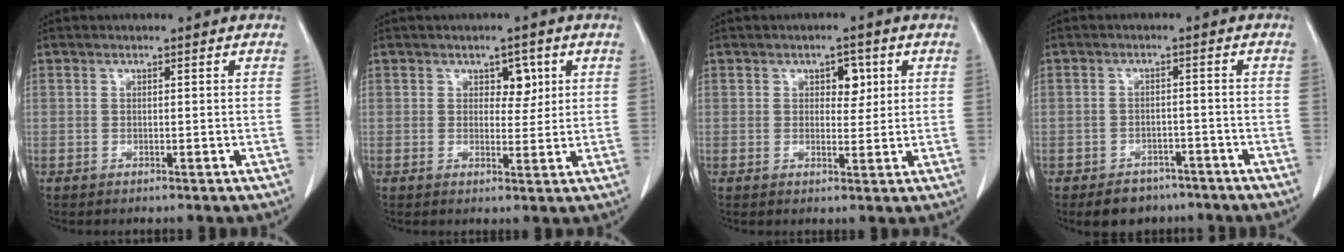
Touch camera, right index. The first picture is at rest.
{"total": 3.2, "force": [1.3, 2.0, 2.1], "torque": [-0.022, 0.002, 0.018]}
{"total": 3.3, "force": [1.2, 2.0, 2.3], "torque": [-0.030, 0.004, 0.017]}
{"total": 5.5, "force": [-4.3, 3.3, 1.1], "torque": [-0.012, 0.008, -0.062]}